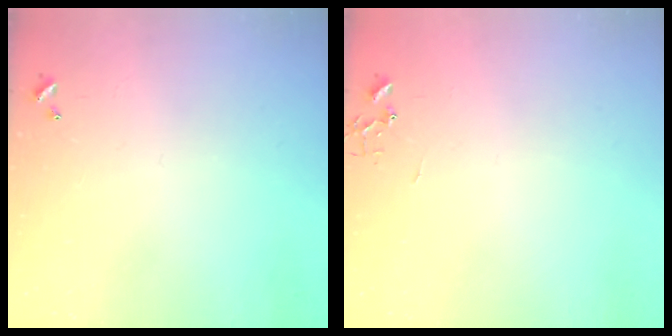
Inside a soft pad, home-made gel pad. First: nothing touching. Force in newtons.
{"total": 0.0}